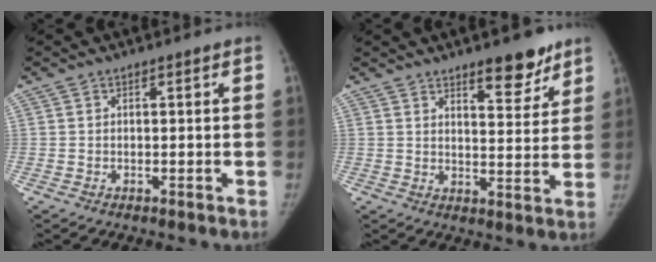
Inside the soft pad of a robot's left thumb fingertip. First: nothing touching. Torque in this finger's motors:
{"motor_torque": [0.39, -0.14, 0.64, -0.58, 0.09]}